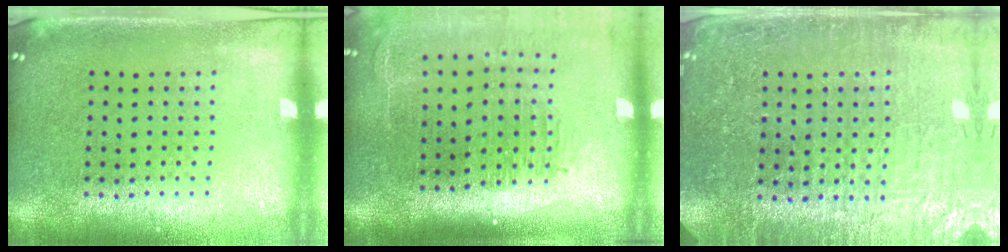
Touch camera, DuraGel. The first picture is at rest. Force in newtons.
{"total": 2.4, "press": 1.9, "slide": 1.4}
{"total": 4.1, "press": 4.0, "slide": 1.1}